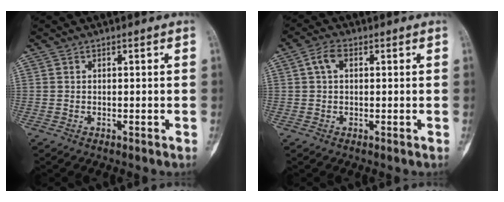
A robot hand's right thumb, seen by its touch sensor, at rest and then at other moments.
{"total": 3.4, "force": [0.8, 2.0, 2.6], "torque": [-0.053, 0.010, 0.014]}